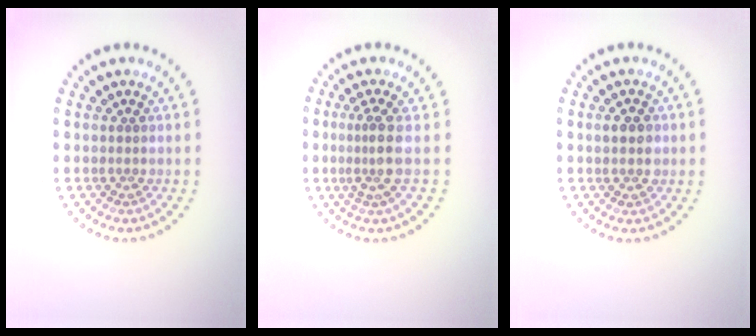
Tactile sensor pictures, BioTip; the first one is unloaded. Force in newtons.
{"total": 2.6, "press": 1.9, "slide": 1.8}
{"total": 2.0, "press": 2.0, "slide": 0.3}